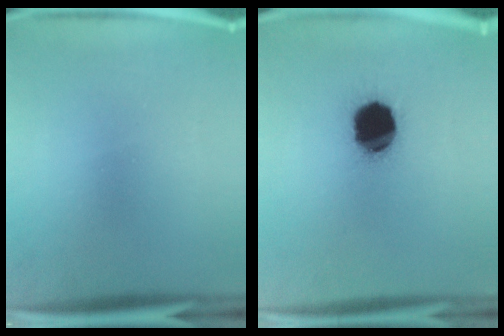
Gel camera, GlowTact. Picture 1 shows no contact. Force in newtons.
{"total": 16.7}